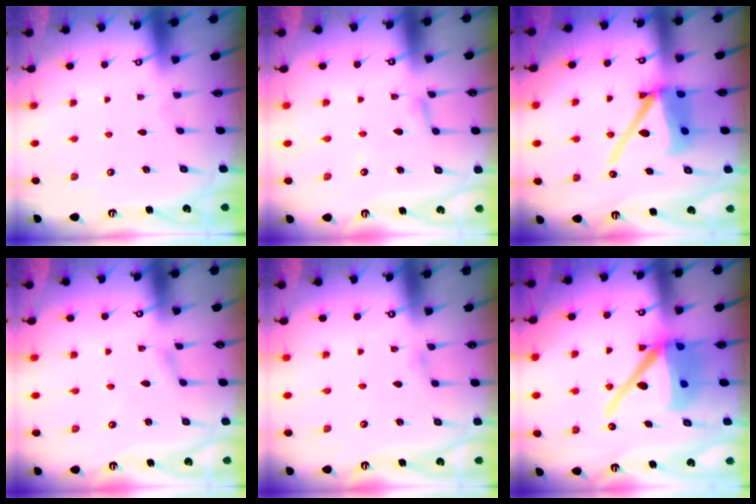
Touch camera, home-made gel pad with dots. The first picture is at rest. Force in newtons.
{"total": 3.6, "press": 3.6, "slide": 0.3}
{"total": 13.7, "press": 13.6, "slide": 1.9}
{"total": 1.9, "press": 1.9, "slide": 0.2}
{"total": 2.9, "press": 2.9, "slide": 0.3}
{"total": 15.3, "press": 15.1, "slide": 2.2}